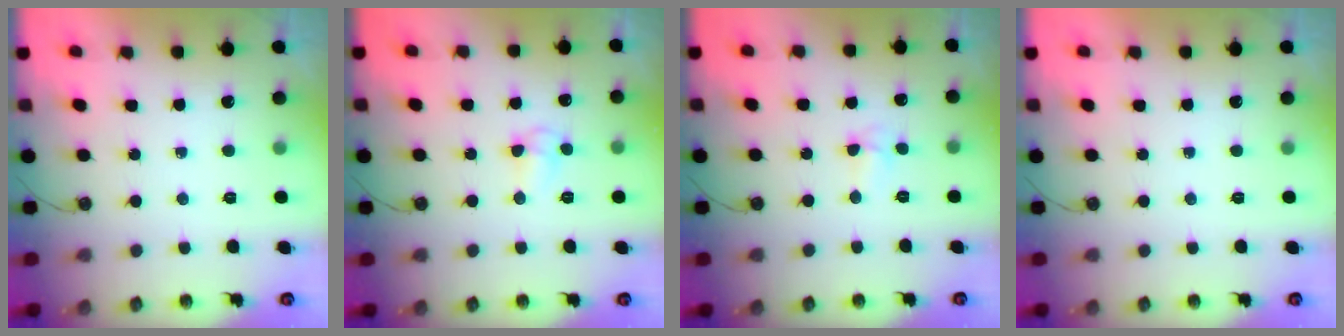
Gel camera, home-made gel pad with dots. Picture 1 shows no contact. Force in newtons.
{"total": 5.4, "press": 5.4, "slide": 0.7}
{"total": 5.4, "press": 4.5, "slide": 3.0}
{"total": 0.0}